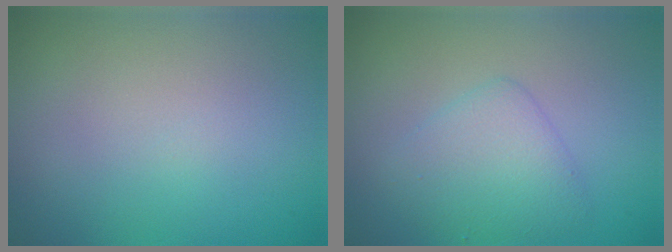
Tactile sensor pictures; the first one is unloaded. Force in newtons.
{"total": 3.1, "press": 3.1, "slide": 0.1}